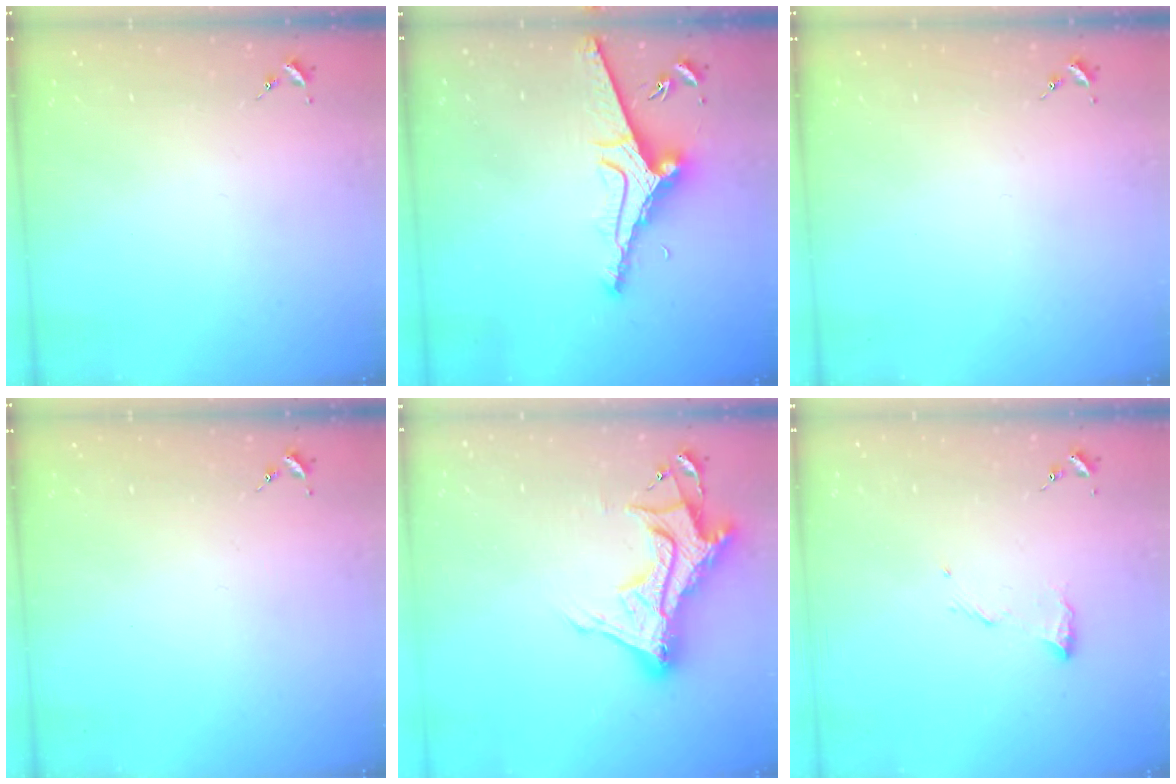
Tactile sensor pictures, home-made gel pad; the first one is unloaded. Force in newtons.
{"total": 10.8, "press": 10.7, "slide": 1.4}
{"total": 0.0}
{"total": 0.0}
{"total": 16.3, "press": 16.2, "slide": 1.3}
{"total": 7.6, "press": 7.6, "slide": 0.2}